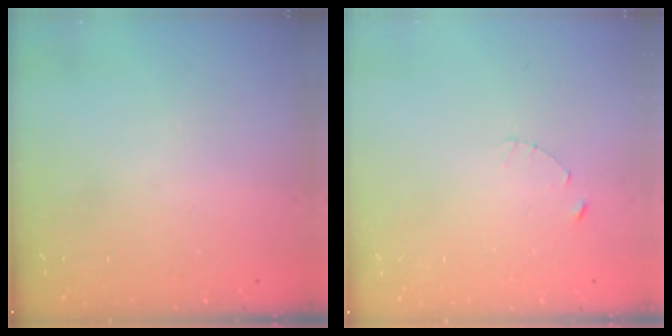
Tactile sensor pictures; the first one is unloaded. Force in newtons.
{"total": 1.2, "press": 1.1, "slide": 0.2}